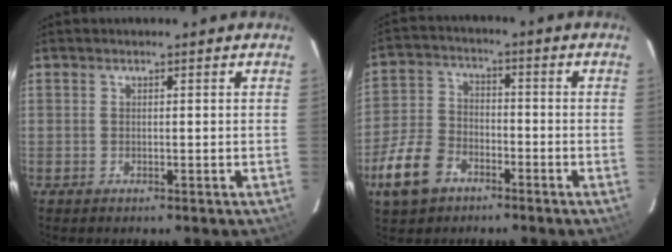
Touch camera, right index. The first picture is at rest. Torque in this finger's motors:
{"motor_torque": [0.32, -0.49, -0.11, -0.11]}